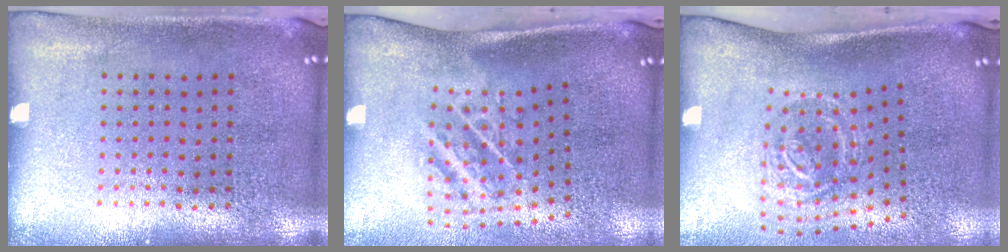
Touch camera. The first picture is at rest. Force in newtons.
{"total": 2.0, "press": 1.2, "slide": 1.6}
{"total": 2.0, "press": 1.2, "slide": 1.6}